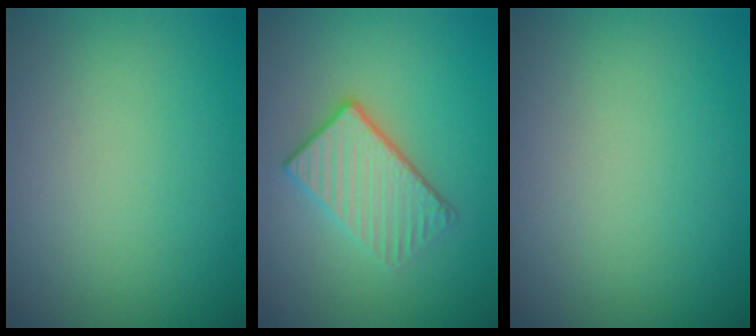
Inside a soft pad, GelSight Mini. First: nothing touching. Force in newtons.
{"total": 3.8, "press": 3.2, "slide": 2.0}
{"total": 0.0}